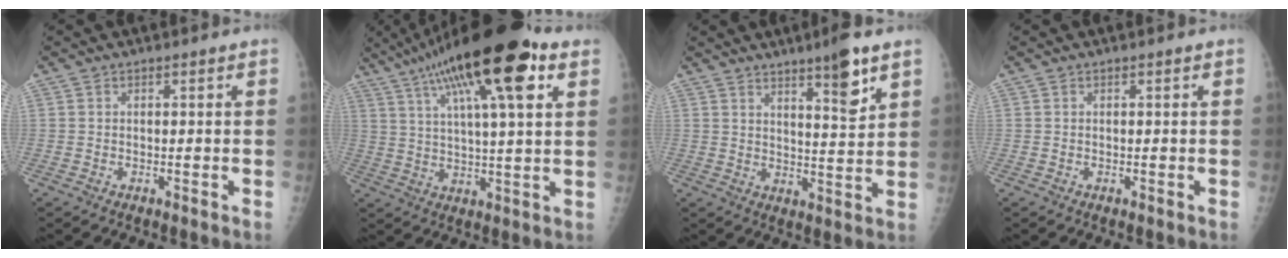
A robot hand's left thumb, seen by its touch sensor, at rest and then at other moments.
{"total": 21.1, "force": [10.7, 4.9, 17.6], "torque": [-0.289, 0.002, 0.172]}
{"total": 8.2, "force": [5.2, 1.2, 6.3], "torque": [-0.087, -0.037, 0.080]}
{"total": 0.0}